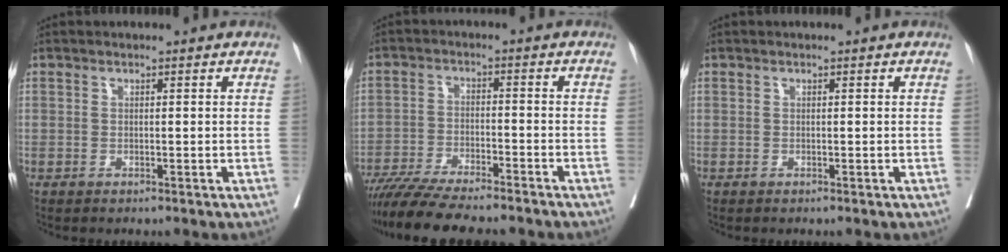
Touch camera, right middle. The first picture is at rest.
{"total": 13.0, "force": [-11.3, 1.2, 6.4], "torque": [-0.095, -0.021, -0.176]}
{"total": 0.0}